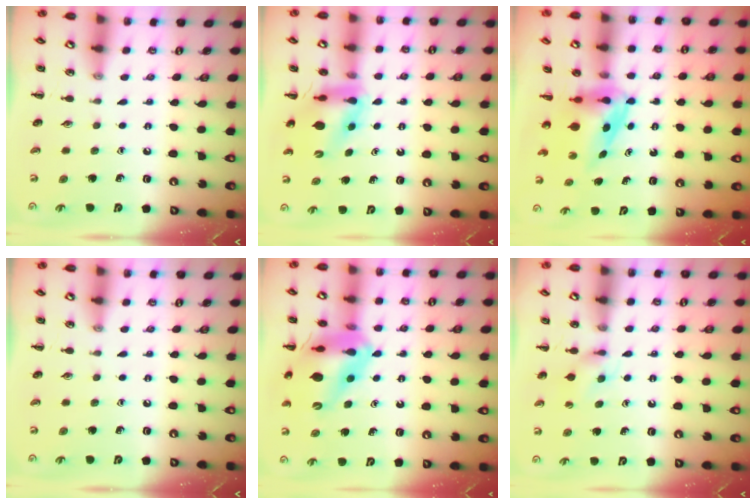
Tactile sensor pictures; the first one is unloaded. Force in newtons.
{"total": 10.0, "press": 9.6, "slide": 2.9}
{"total": 4.0, "press": 3.9, "slide": 0.7}
{"total": 0.0}
{"total": 17.9, "press": 17.6, "slide": 3.5}
{"total": 5.6, "press": 5.4, "slide": 1.4}